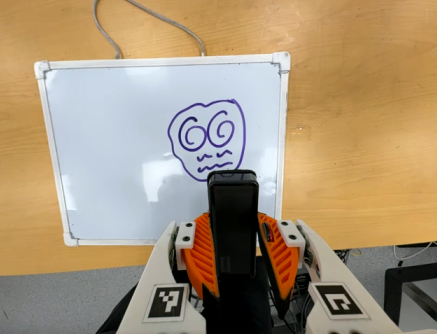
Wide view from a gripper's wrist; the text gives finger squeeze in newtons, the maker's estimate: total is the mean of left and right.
{"total": 4.8, "left": 3.5, "right": 6.0}